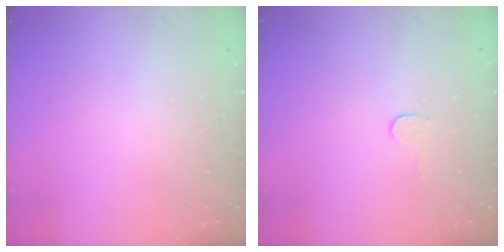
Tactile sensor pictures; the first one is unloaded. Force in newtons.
{"total": 3.0, "press": 3.0, "slide": 0.3}